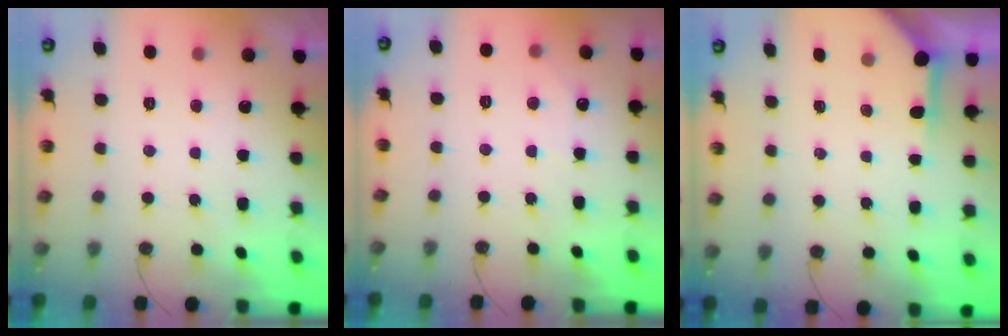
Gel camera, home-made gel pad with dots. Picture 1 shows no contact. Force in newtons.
{"total": 2.8, "press": 2.8, "slide": 0.4}
{"total": 3.9, "press": 3.9, "slide": 0.4}